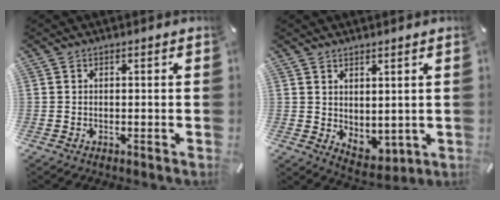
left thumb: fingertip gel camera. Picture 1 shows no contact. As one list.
[{"total": 3.8, "force": [2.8, 2.5, 0.6], "torque": [0.005, -0.024, 0.052]}]